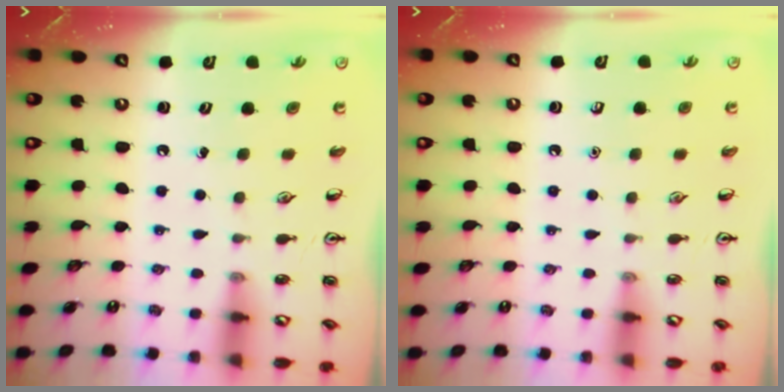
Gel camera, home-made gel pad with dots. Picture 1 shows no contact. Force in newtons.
{"total": 0.0}